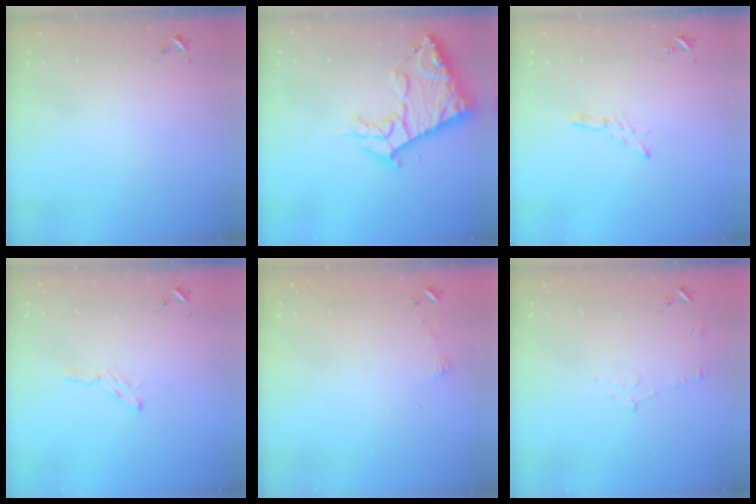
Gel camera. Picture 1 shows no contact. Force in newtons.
{"total": 15.7, "press": 15.6, "slide": 1.7}
{"total": 4.7, "press": 4.7, "slide": 0.1}
{"total": 2.9, "press": 2.9, "slide": 0.3}
{"total": 3.9, "press": 3.9, "slide": 0.4}
{"total": 5.4, "press": 5.4, "slide": 0.7}